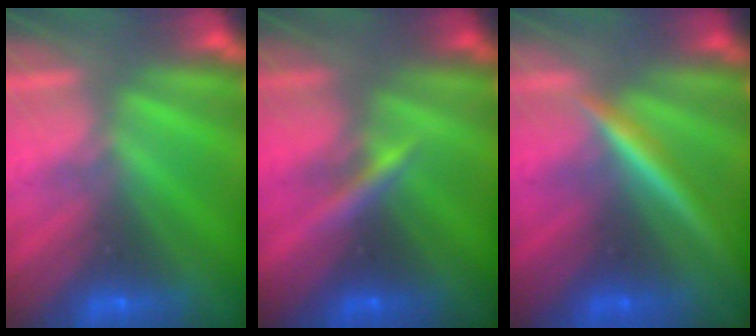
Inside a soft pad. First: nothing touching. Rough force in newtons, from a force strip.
{"total": 2.9}
{"total": 4.8}